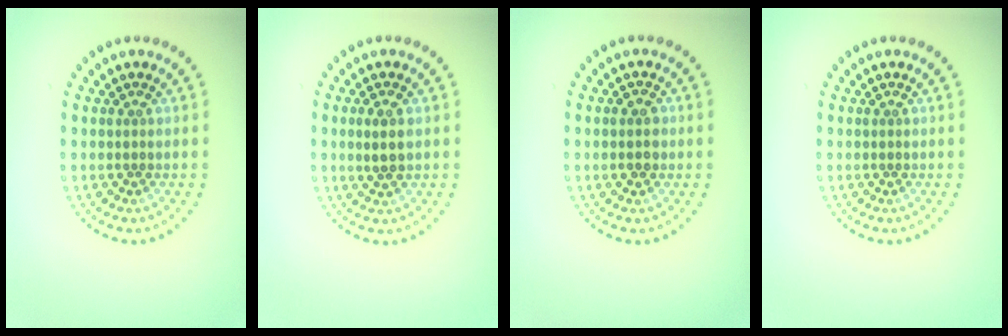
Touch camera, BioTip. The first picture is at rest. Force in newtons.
{"total": 1.5, "press": 1.4, "slide": 0.5}
{"total": 1.4, "press": 1.4, "slide": 0.1}
{"total": 0.0}